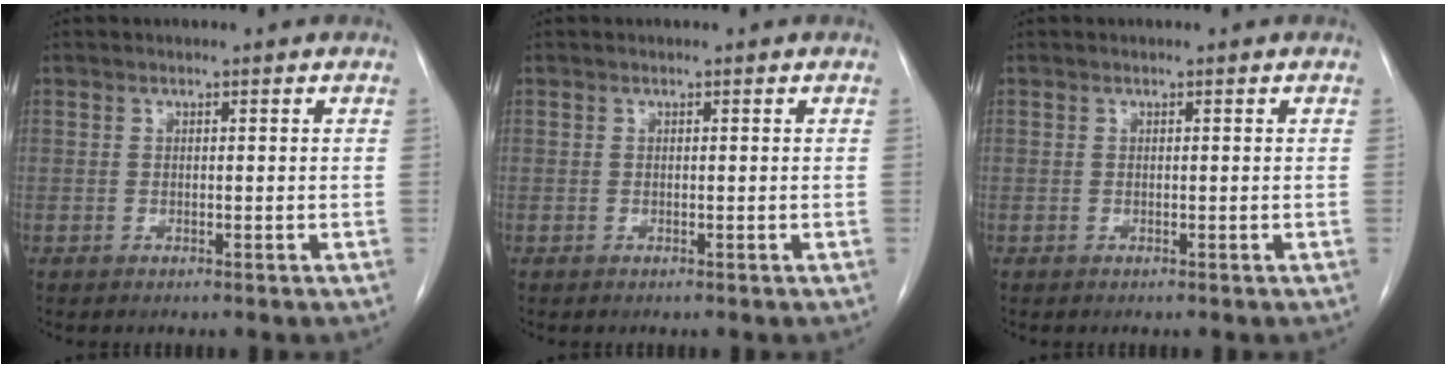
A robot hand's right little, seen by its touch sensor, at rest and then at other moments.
{"total": 0.0}
{"total": 0.0}